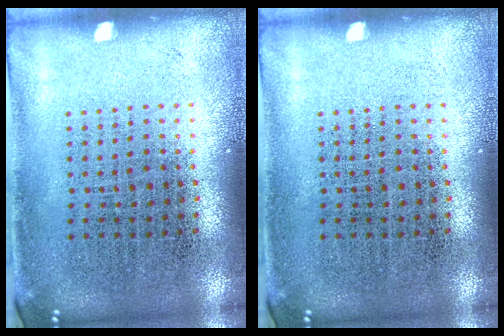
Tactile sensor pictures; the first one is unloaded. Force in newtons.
{"total": 0.0}